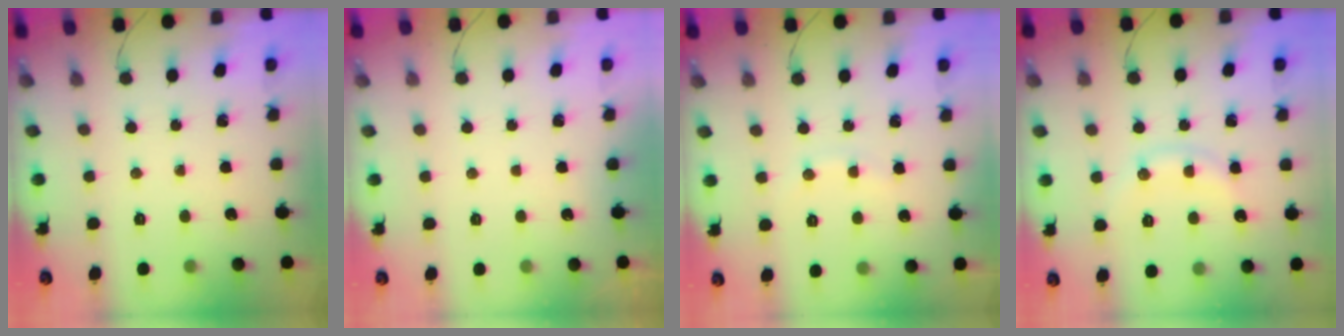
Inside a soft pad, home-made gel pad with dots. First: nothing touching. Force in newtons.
{"total": 3.0, "press": 3.0, "slide": 0.1}
{"total": 4.6, "press": 4.4, "slide": 1.2}
{"total": 9.4, "press": 9.4, "slide": 0.9}